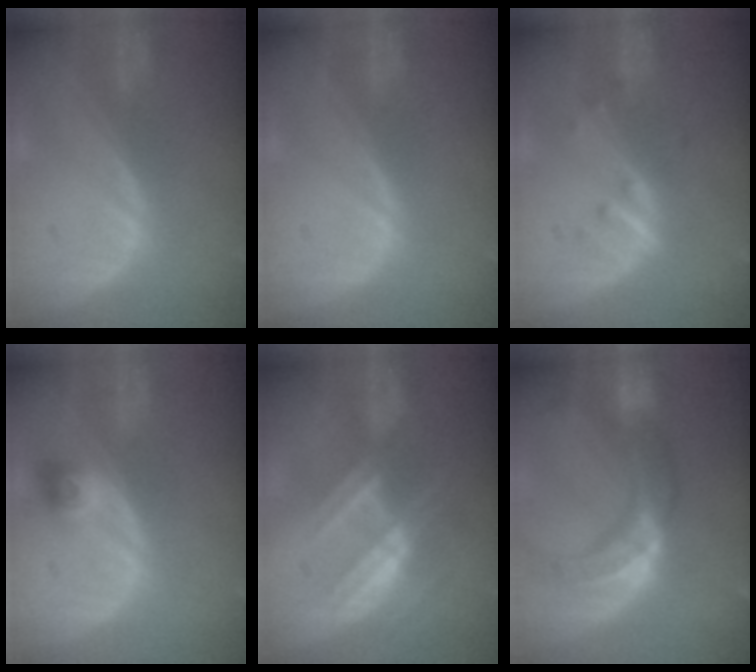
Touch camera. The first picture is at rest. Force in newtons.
{"total": 0.0}
{"total": 2.7, "press": 2.7, "slide": 0.5}
{"total": 2.9, "press": 2.7, "slide": 1.2}
{"total": 7.3, "press": 6.8, "slide": 2.8}
{"total": 11.4, "press": 9.6, "slide": 6.0}